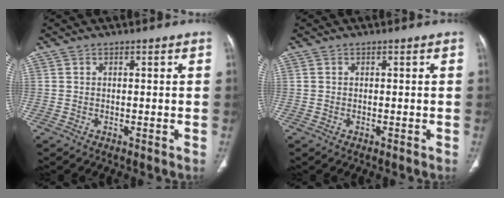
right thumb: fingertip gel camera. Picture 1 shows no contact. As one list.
[{"total": 0.0}]